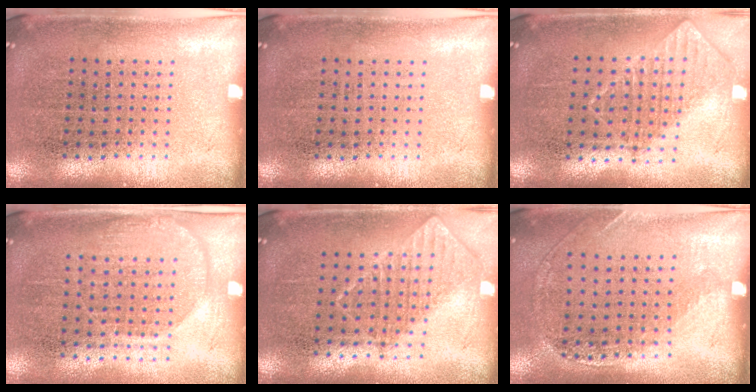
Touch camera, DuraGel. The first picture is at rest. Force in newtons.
{"total": 0.0}
{"total": 0.8, "press": 0.8, "slide": 0.1}
{"total": 1.4, "press": 1.3, "slide": 0.7}
{"total": 0.7, "press": 0.7, "slide": 0.1}
{"total": 1.2, "press": 1.1, "slide": 0.5}